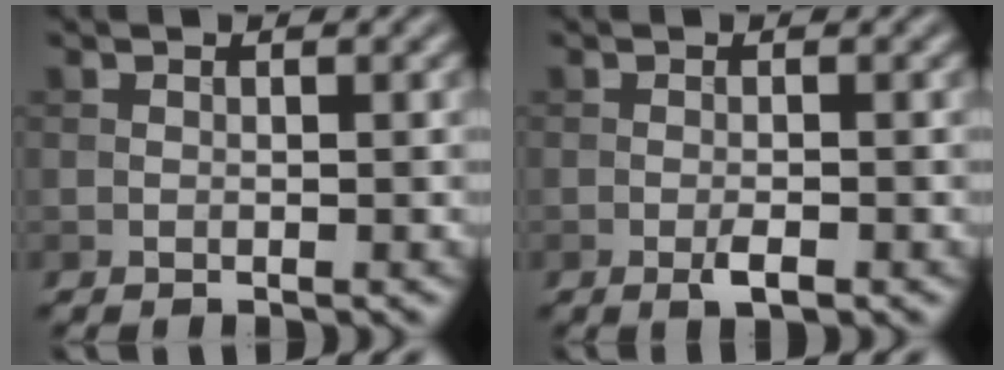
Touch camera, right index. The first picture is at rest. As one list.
[{"total": 1.7, "force": [-0.9, 0.4, 1.4], "torque": [-0.024, -0.002, -0.016]}]